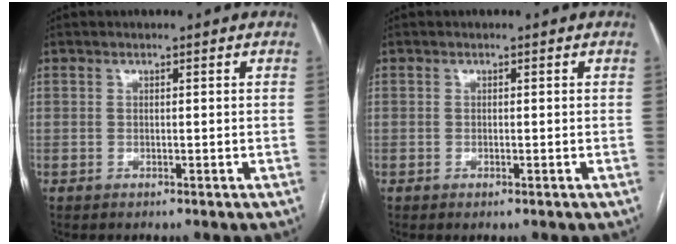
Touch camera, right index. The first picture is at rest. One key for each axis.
{"total": 0.6, "fx": -0.3, "fy": 0.1, "fz": 0.5, "tx": -0.007, "ty": -0.001, "tz": -0.004}